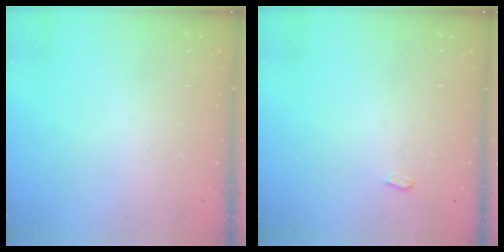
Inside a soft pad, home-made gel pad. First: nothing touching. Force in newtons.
{"total": 2.3, "press": 2.3, "slide": 0.3}